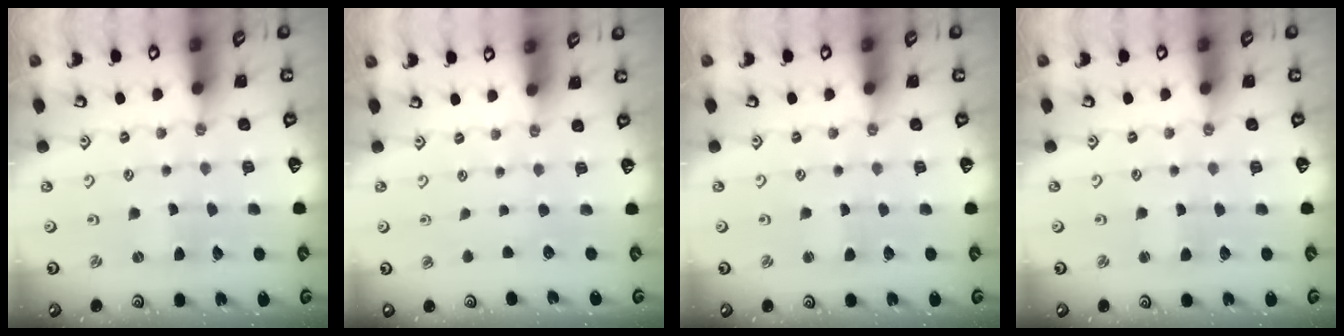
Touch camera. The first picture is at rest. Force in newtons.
{"total": 0.0}
{"total": 1.0, "press": 1.0, "slide": 0.1}
{"total": 1.1, "press": 1.0, "slide": 0.2}